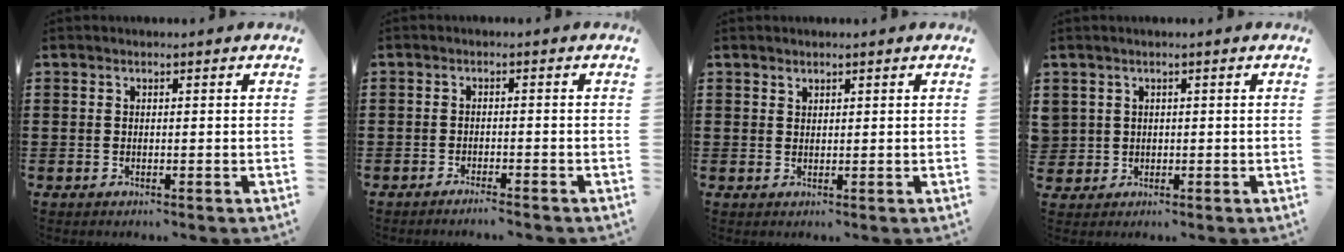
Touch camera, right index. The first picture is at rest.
{"total": 1.6, "force": [-1.5, -0.1, 0.3], "torque": [-0.007, 0.001, -0.030]}
{"total": 1.1, "force": [1.0, 0.4, 0.0], "torque": [-0.001, 0.001, 0.020]}
{"total": 1.7, "force": [0.6, 1.6, -0.1], "torque": [-0.006, 0.007, 0.009]}